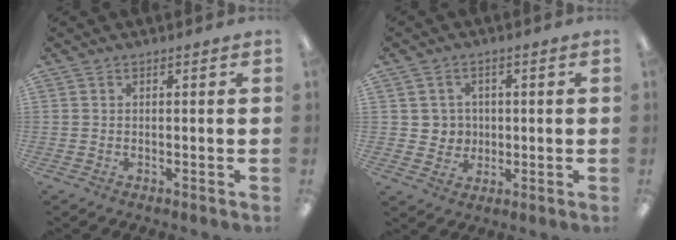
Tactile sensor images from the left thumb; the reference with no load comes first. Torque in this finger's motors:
{"motor_torque": [0.12, 0.18, 0.25, -0.25, 0.00]}